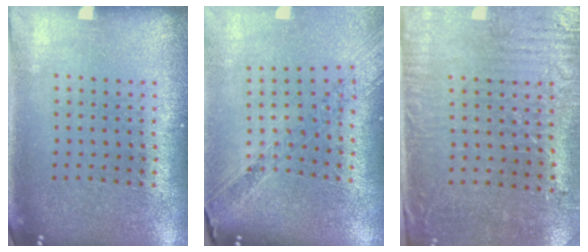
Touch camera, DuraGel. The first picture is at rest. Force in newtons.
{"total": 1.2, "press": 1.1, "slide": 0.3}
{"total": 3.2, "press": 2.7, "slide": 1.7}